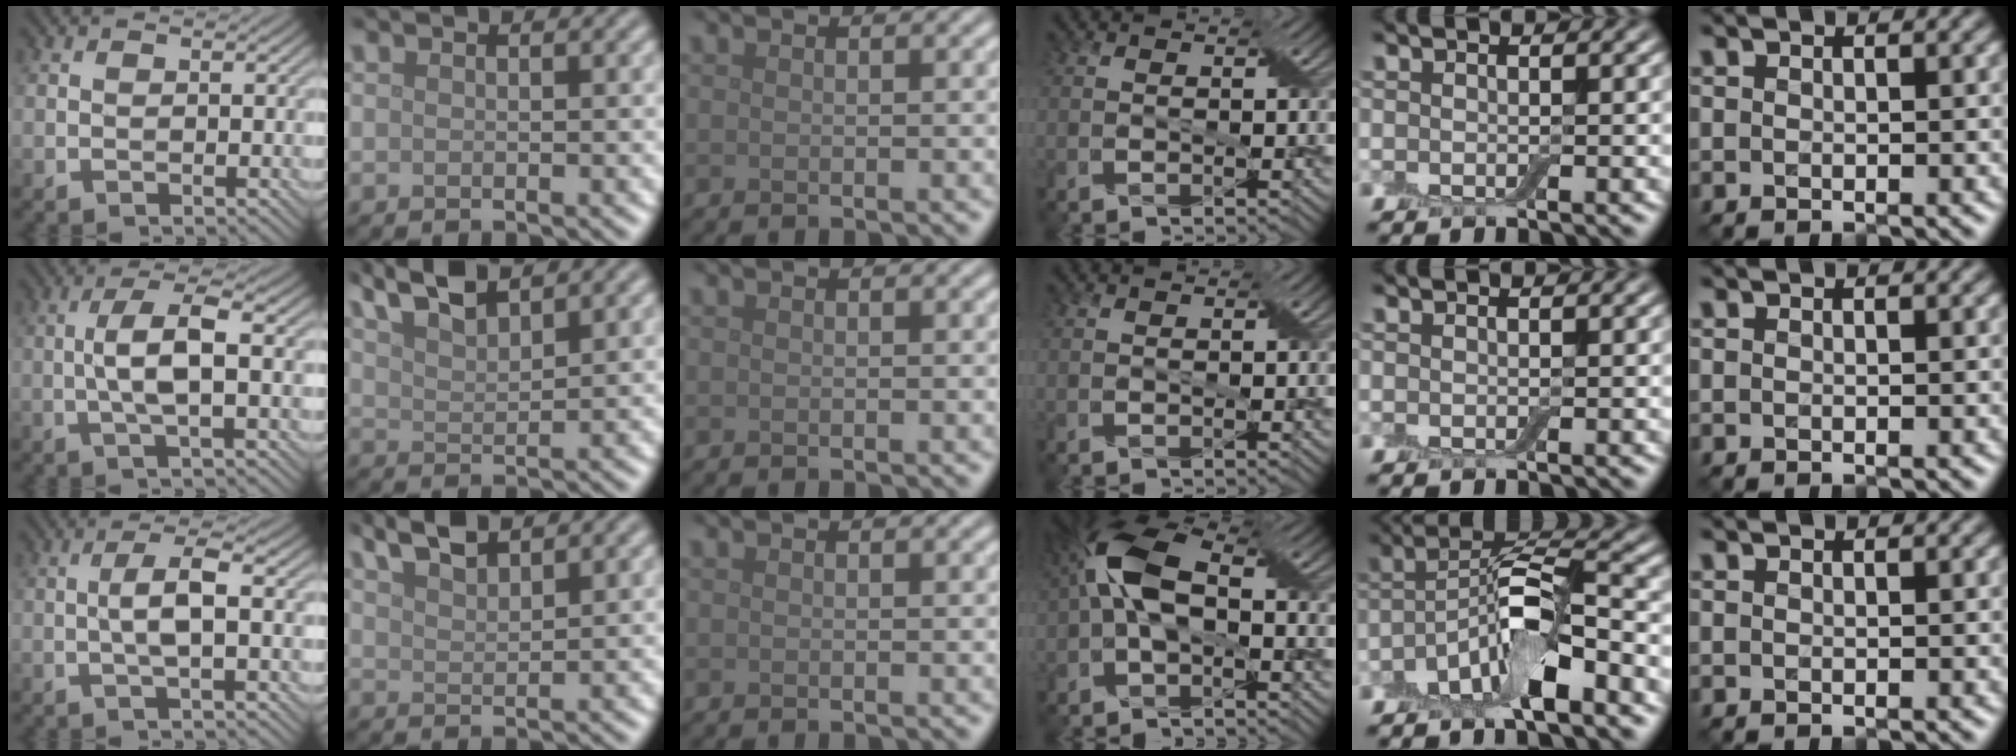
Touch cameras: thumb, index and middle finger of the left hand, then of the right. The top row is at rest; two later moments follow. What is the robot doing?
{"motion": "insert", "object": "box of matches"}